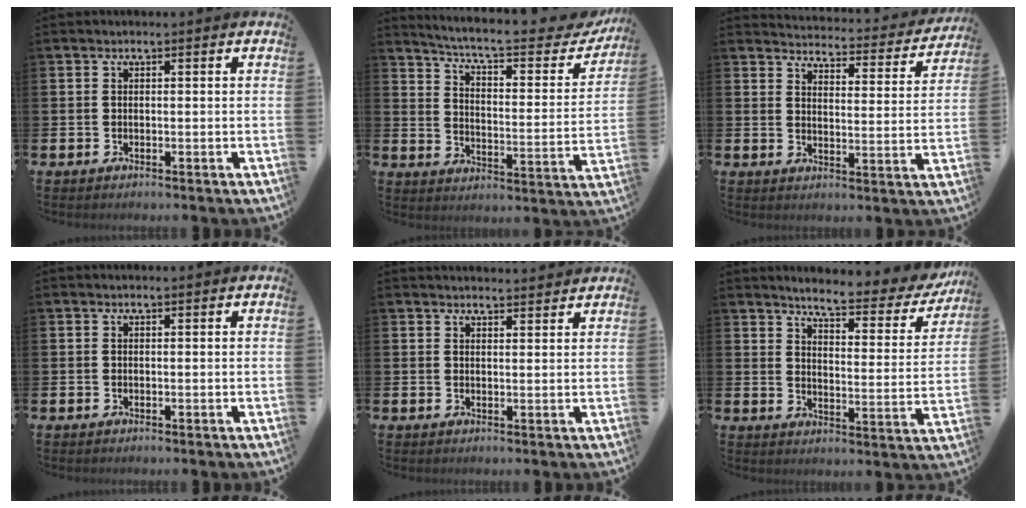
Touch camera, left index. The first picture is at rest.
{"total": 6.9, "force": [6.1, 1.2, 3.1], "torque": [-0.083, -0.045, 0.096]}
{"total": 3.8, "force": [3.7, 0.6, 0.5], "torque": [-0.026, -0.035, 0.059]}
{"total": 0.0}
{"total": 2.6, "force": [2.6, 0.2, 0.0], "torque": [-0.004, -0.014, 0.047]}
{"total": 5.2, "force": [4.8, 0.7, 2.0], "torque": [-0.058, -0.038, 0.073]}